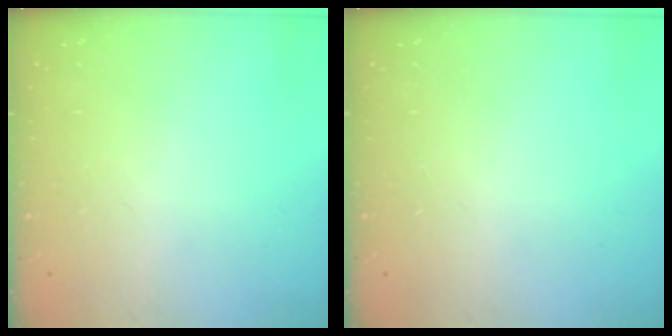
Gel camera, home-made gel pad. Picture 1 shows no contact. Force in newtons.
{"total": 0.0}